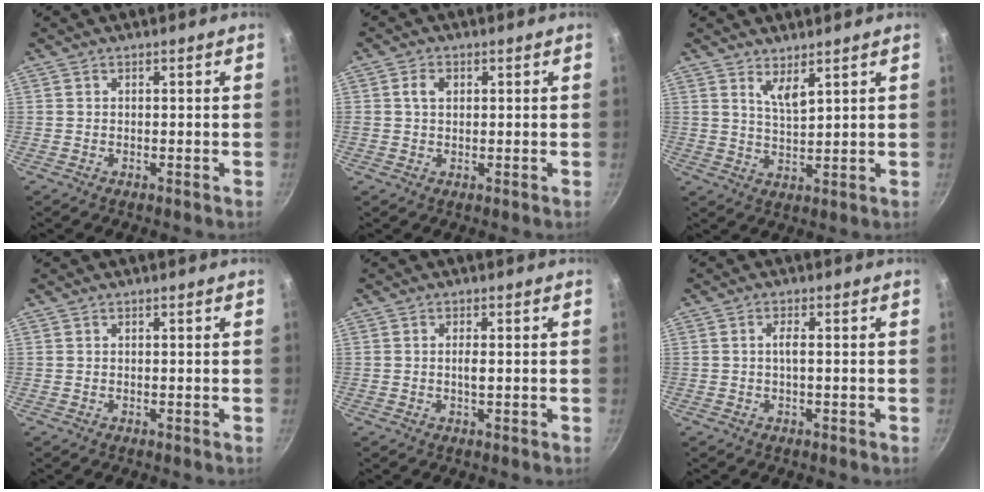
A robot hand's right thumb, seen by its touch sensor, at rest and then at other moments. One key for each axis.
{"total": 2.8, "fx": 0.7, "fy": 2.1, "fz": 1.8, "tx": -0.022, "ty": 0.003, "tz": 0.012}
{"total": 3.9, "fx": 2.7, "fy": 0.9, "fz": 2.7, "tx": -0.052, "ty": -0.031, "tz": 0.051}
{"total": 0.0}
{"total": 1.6, "fx": -0.1, "fy": 0.4, "fz": 1.6, "tx": -0.032, "ty": 0.002, "tz": -0.004}
{"total": 1.7, "fx": -0.2, "fy": 0.4, "fz": 1.7, "tx": -0.039, "ty": 0.006, "tz": -0.005}